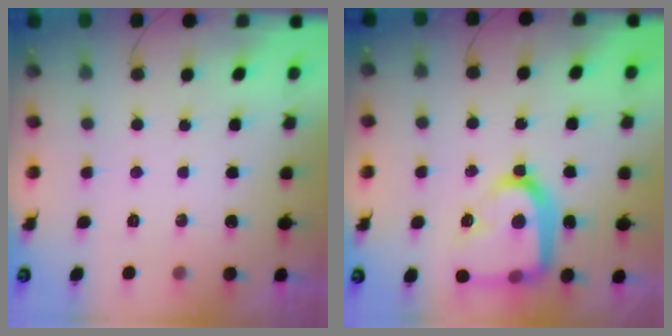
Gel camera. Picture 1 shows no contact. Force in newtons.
{"total": 21.7, "press": 21.7, "slide": 1.8}